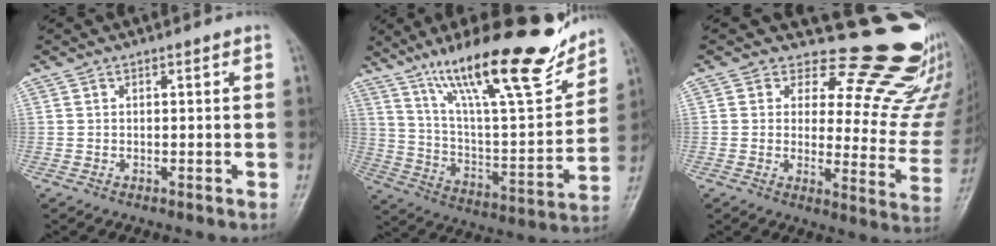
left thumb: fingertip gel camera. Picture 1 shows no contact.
{"total": 25.8, "force": [17.8, 5.9, 17.6], "torque": [-0.251, -0.070, 0.299]}
{"total": 20.0, "force": [17.5, 6.5, 6.9], "torque": [-0.025, -0.161, 0.196]}